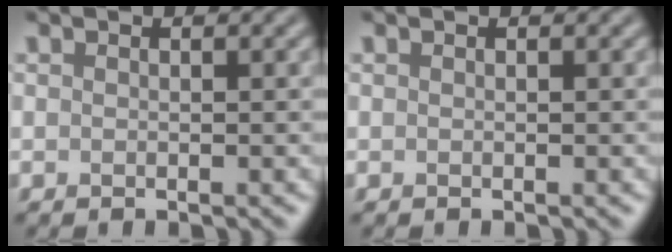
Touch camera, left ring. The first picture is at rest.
{"total": 0.0}